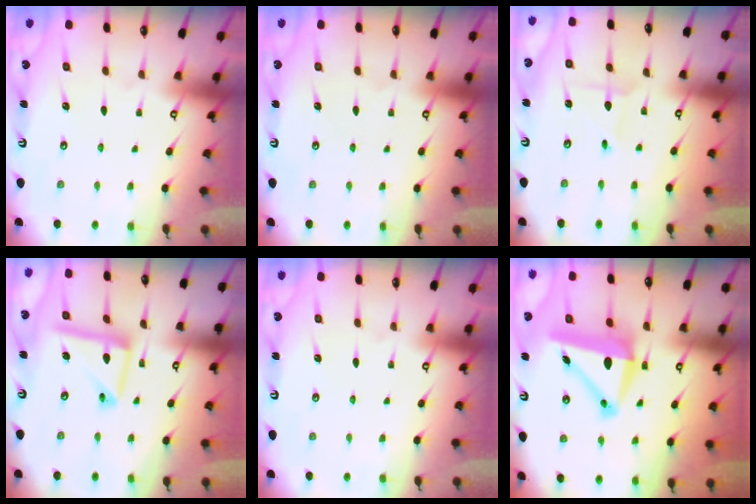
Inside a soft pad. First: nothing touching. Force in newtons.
{"total": 0.0}
{"total": 0.8, "press": 0.8, "slide": 0.0}
{"total": 13.8, "press": 13.7, "slide": 1.4}
{"total": 0.0}
{"total": 11.4, "press": 11.2, "slide": 2.1}